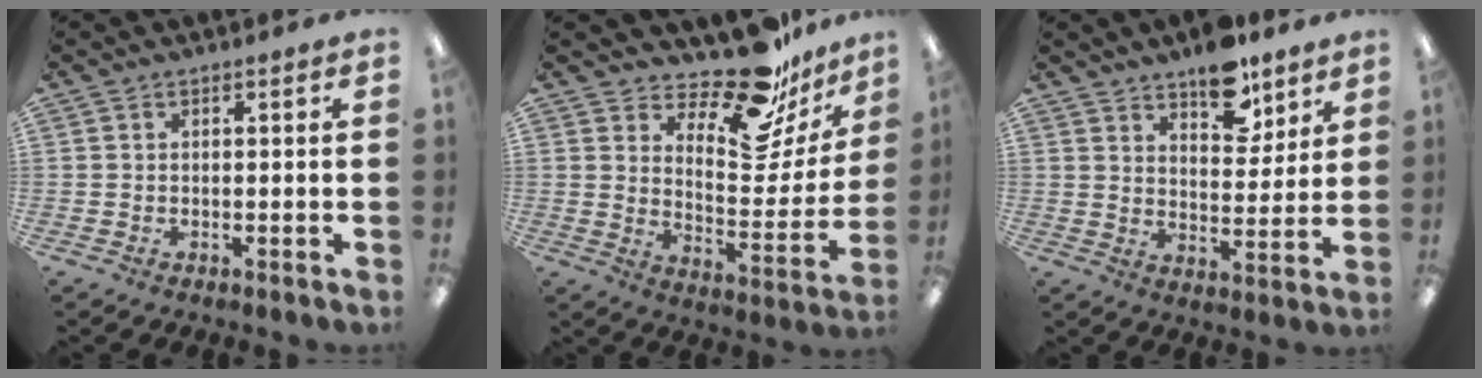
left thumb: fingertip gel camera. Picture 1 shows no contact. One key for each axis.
{"total": 18.5, "fx": 14.9, "fy": 6.8, "fz": 8.6, "tx": -0.112, "ty": -0.118, "tz": 0.251}
{"total": 10.6, "fx": 8.3, "fy": 4.8, "fz": 4.5, "tx": -0.042, "ty": -0.054, "tz": 0.144}